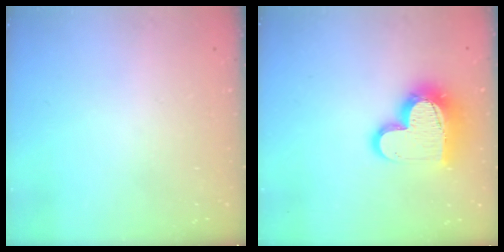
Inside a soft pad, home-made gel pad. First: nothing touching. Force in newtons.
{"total": 15.8, "press": 15.8, "slide": 1.2}